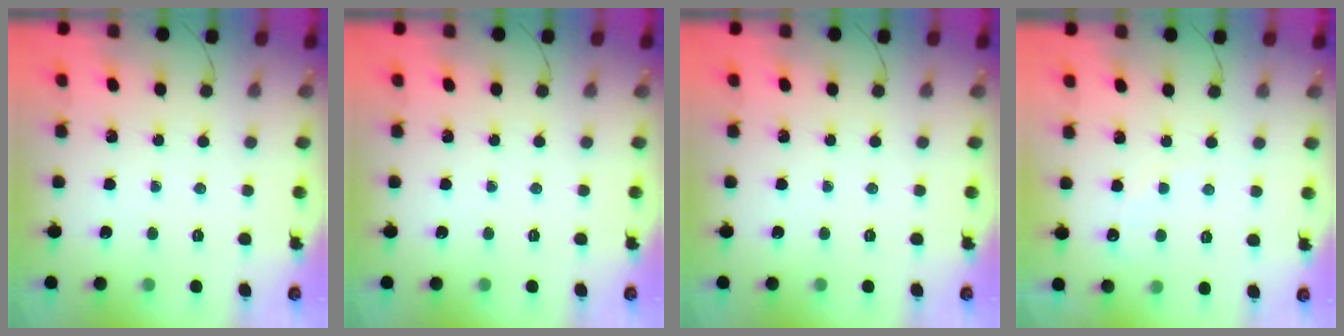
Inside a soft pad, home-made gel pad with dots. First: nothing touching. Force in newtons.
{"total": 0.0}
{"total": 0.0}
{"total": 5.7, "press": 5.6, "slide": 1.3}